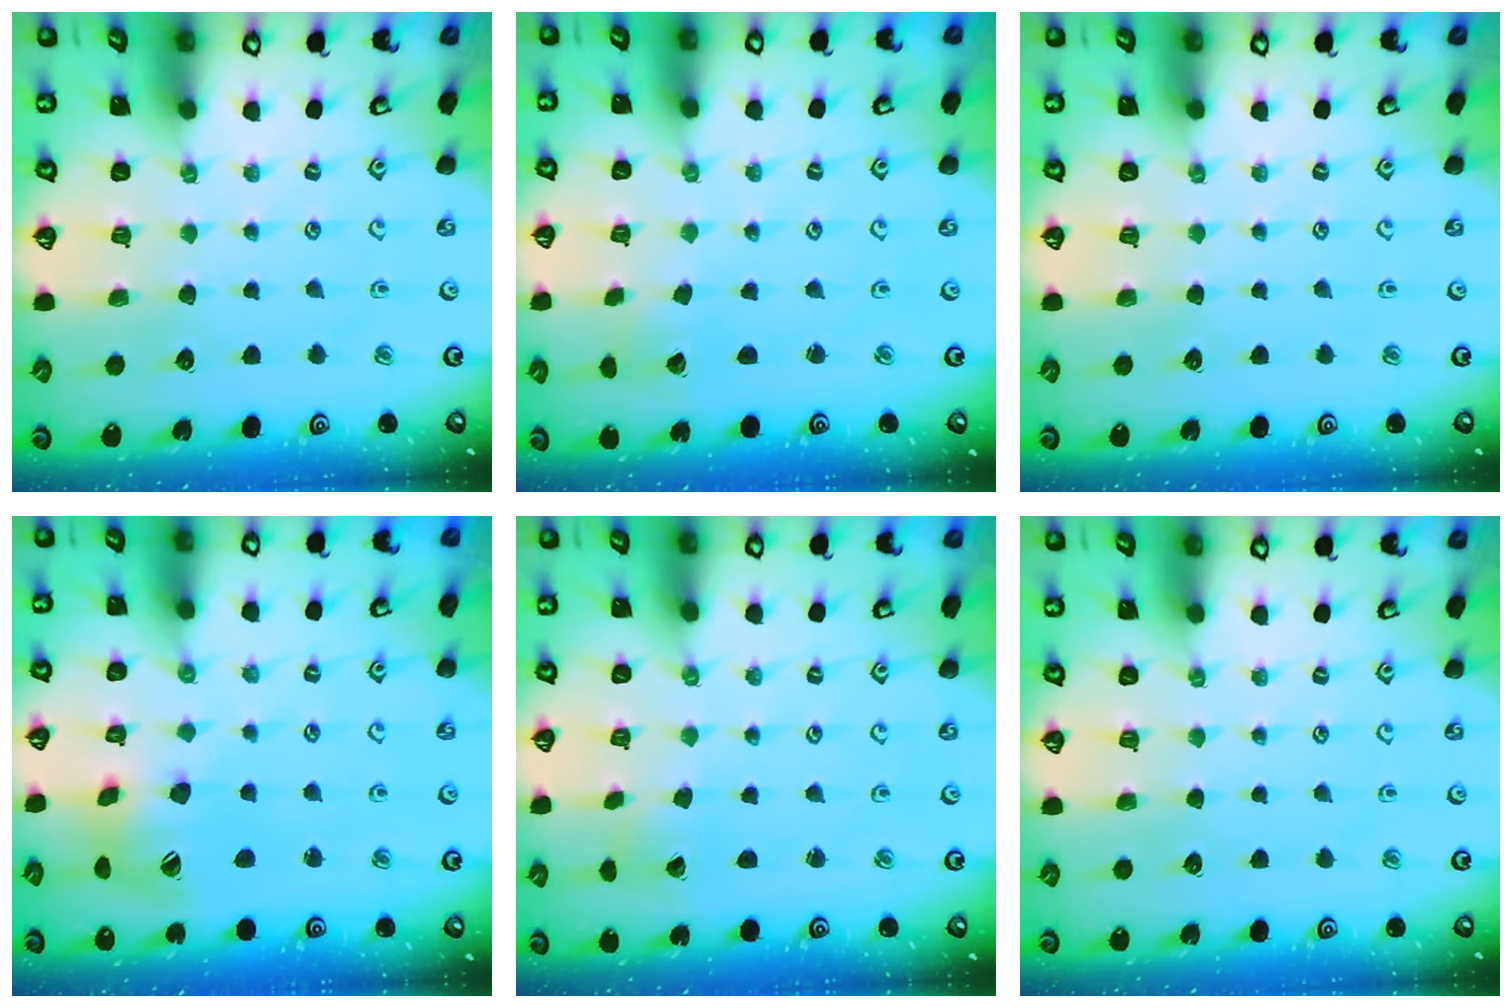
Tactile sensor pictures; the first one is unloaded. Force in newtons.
{"total": 1.9, "press": 1.9, "slide": 0.1}
{"total": 0.0}
{"total": 13.4, "press": 13.4, "slide": 1.3}
{"total": 2.6, "press": 2.6, "slide": 0.3}
{"total": 0.0}